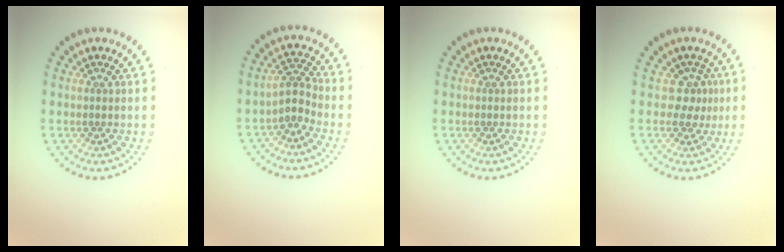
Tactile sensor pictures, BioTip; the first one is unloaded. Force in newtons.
{"total": 2.1, "press": 1.6, "slide": 1.4}
{"total": 0.0}
{"total": 2.2, "press": 1.5, "slide": 1.6}